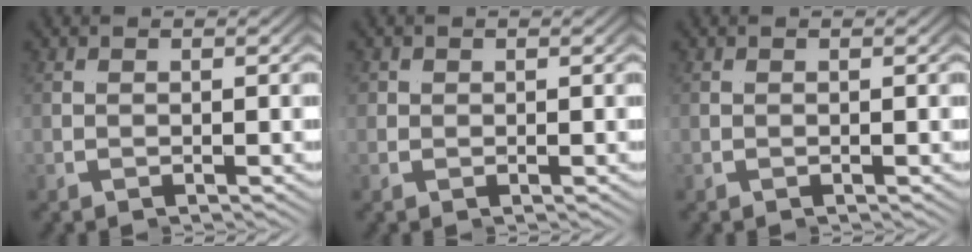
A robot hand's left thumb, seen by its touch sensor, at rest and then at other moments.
{"total": 0.9, "force": [0.4, 0.8, 0.0], "torque": [0.000, -0.003, 0.009]}
{"total": 0.0}